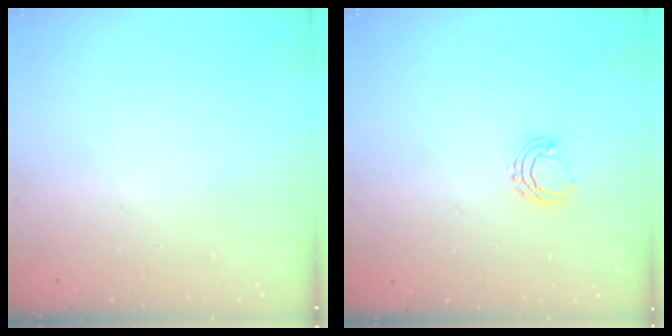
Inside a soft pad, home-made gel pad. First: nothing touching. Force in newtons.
{"total": 5.6, "press": 5.6, "slide": 1.0}